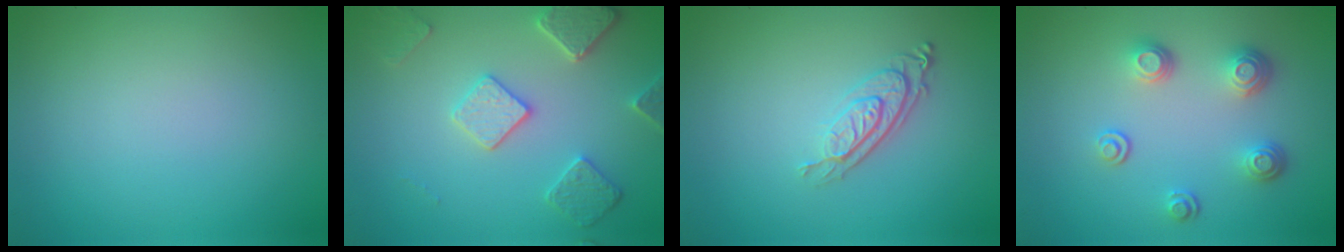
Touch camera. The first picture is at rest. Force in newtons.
{"total": 4.2, "press": 3.6, "slide": 2.3}
{"total": 2.9, "press": 2.0, "slide": 2.0}
{"total": 3.2, "press": 2.5, "slide": 1.9}